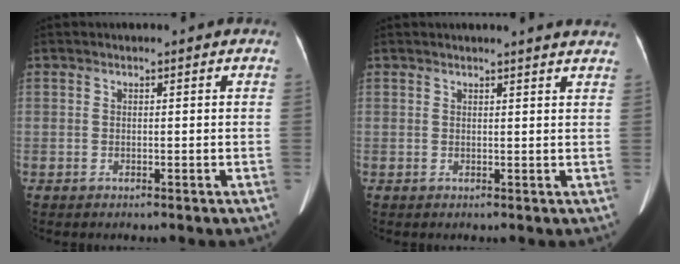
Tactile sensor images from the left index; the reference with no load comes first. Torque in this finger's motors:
{"motor_torque": [0.30, -0.34, 0.01, 0.00]}